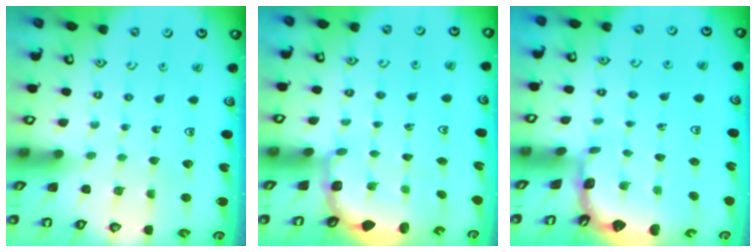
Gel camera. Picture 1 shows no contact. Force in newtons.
{"total": 2.9, "press": 2.5, "slide": 1.4}
{"total": 1.2, "press": 1.1, "slide": 0.2}